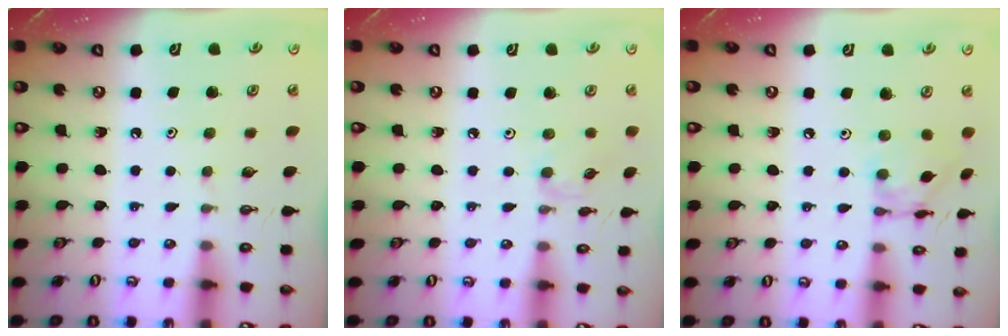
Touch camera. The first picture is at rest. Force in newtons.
{"total": 2.7, "press": 2.7, "slide": 0.4}
{"total": 8.7, "press": 8.7, "slide": 0.7}